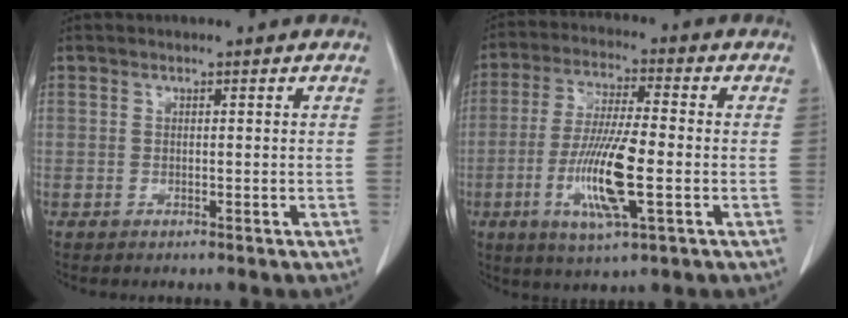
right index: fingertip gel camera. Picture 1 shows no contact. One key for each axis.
{"total": 11.8, "fx": -3.0, "fy": 1.4, "fz": 11.3, "tx": -0.223, "ty": -0.014, "tz": -0.056}